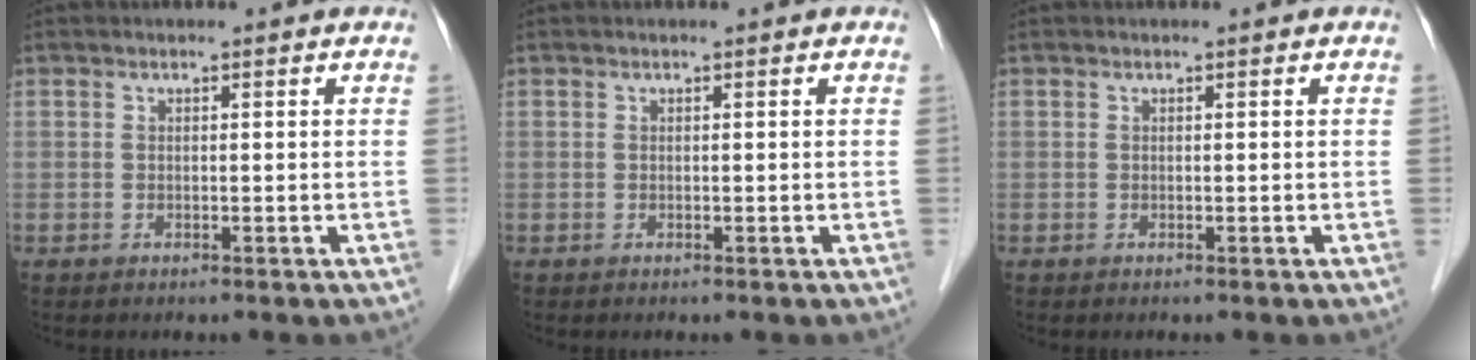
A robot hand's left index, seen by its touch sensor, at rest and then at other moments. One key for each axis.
{"total": 0.0}
{"total": 0.0}